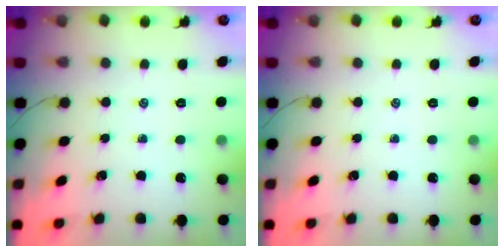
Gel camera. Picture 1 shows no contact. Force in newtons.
{"total": 0.0}